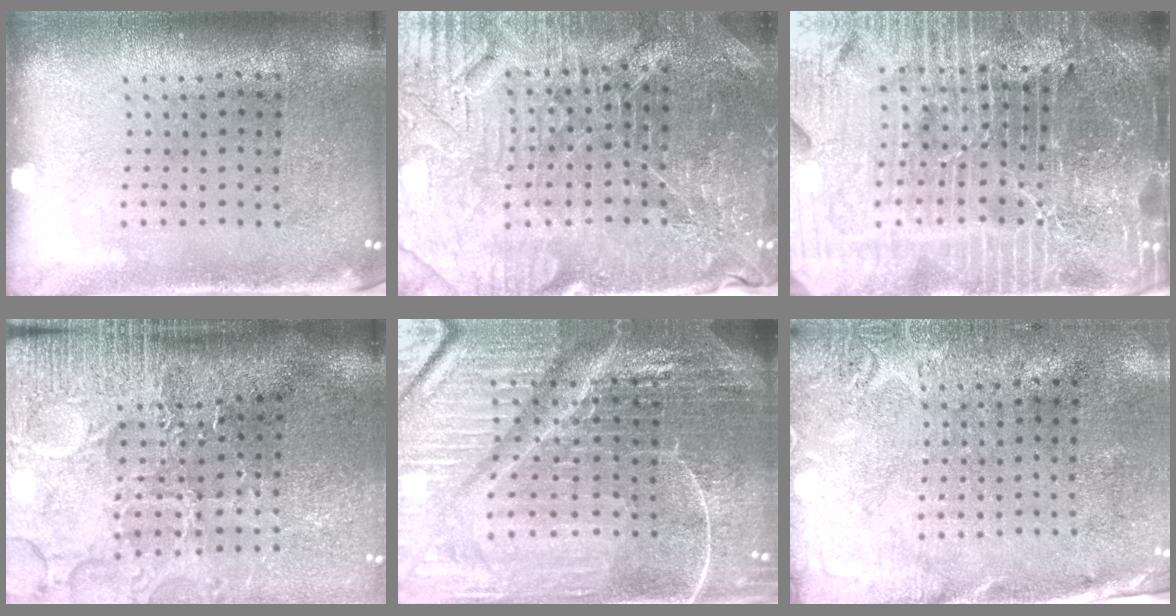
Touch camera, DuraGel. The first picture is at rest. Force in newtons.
{"total": 4.9, "press": 4.6, "slide": 1.5}
{"total": 7.3, "press": 6.3, "slide": 3.7}
{"total": 4.5, "press": 3.8, "slide": 2.6}
{"total": 7.0, "press": 6.1, "slide": 3.4}
{"total": 2.6, "press": 2.1, "slide": 1.6}